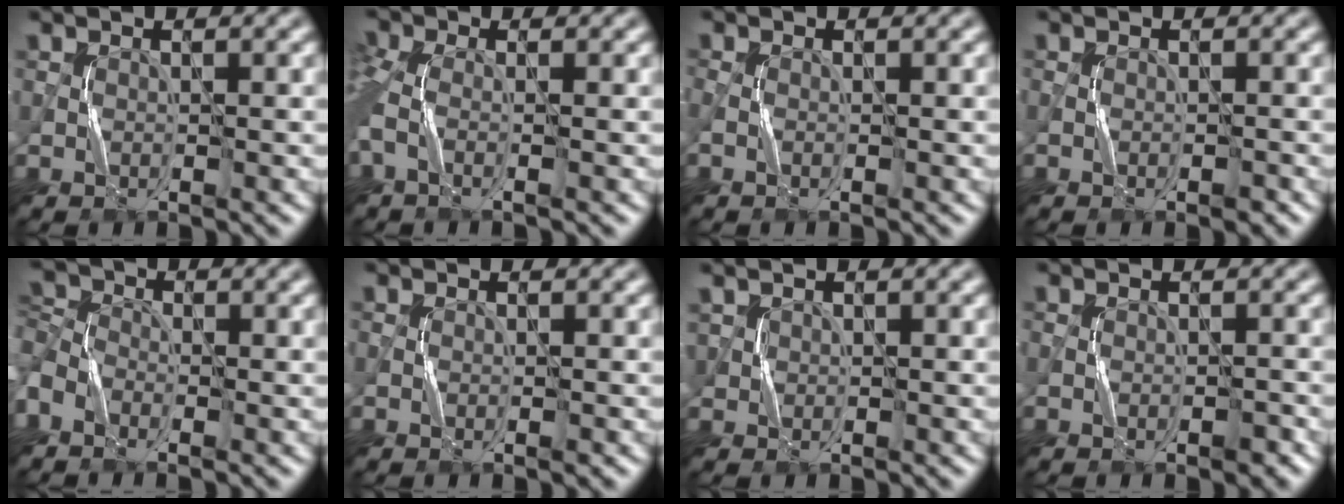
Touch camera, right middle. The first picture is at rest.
{"total": 4.2, "force": [-0.8, 2.2, 3.5], "torque": [-0.097, -0.004, -0.023]}
{"total": 0.8, "force": [-0.3, 0.4, 0.6], "torque": [-0.020, -0.001, -0.007]}
{"total": 1.0, "force": [-0.5, 0.4, 0.7], "torque": [-0.014, 0.001, -0.009]}
{"total": 4.1, "force": [-1.7, 2.7, 2.5], "torque": [-0.064, 0.001, -0.040]}
{"total": 0.6, "force": [-0.3, 0.2, 0.5], "torque": [-0.011, -0.001, -0.004]}
{"total": 0.9, "force": [0.5, 0.7, 0.1], "torque": [0.001, 0.000, 0.012]}
{"total": 1.3, "force": [-0.7, 0.6, 0.9], "torque": [-0.019, 0.001, -0.011]}